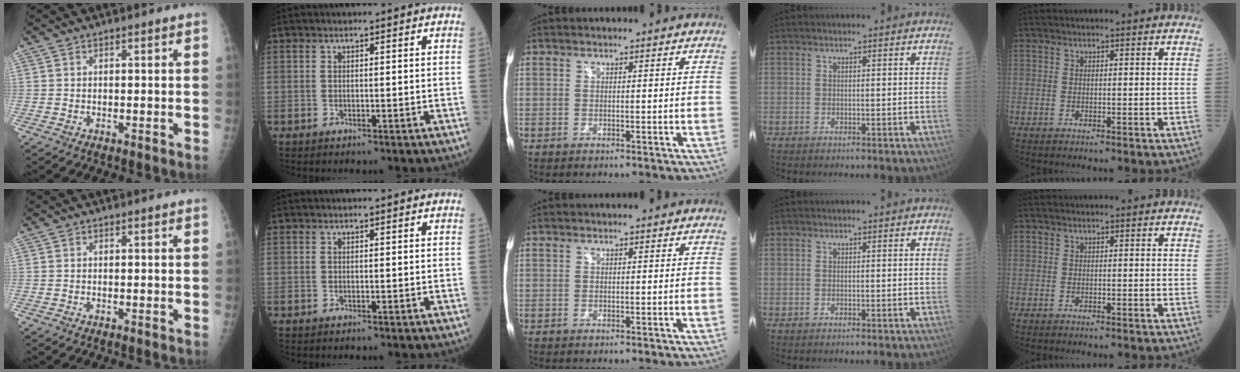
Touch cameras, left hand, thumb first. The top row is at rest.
{}